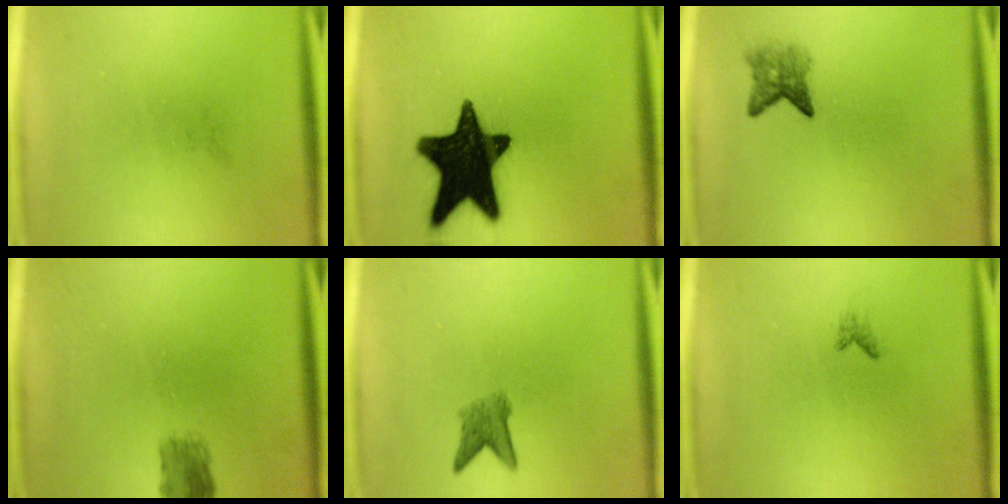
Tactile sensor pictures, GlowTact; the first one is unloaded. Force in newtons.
{"total": 18.9}
{"total": 3.0}
{"total": 2.9}
{"total": 3.0}
{"total": 0.6}